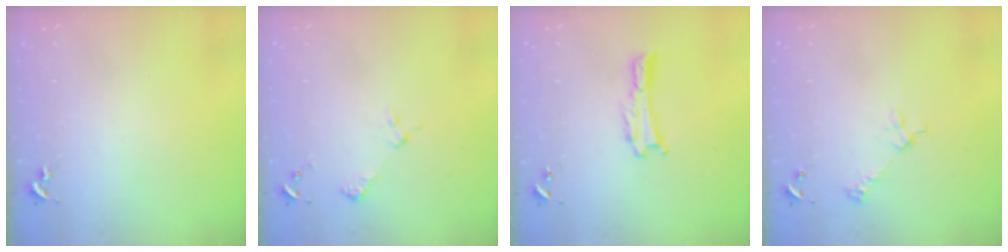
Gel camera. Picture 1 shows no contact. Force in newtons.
{"total": 2.5, "press": 2.5, "slide": 0.2}
{"total": 0.0}
{"total": 2.6, "press": 2.6, "slide": 0.3}